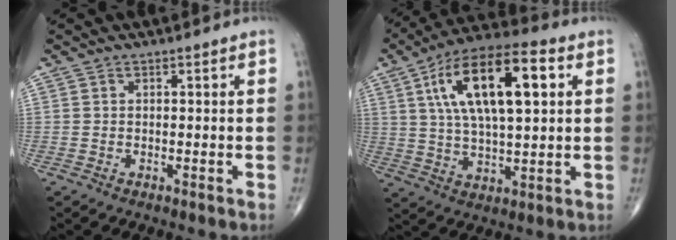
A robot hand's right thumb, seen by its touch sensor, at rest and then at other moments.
{"total": 19.2, "force": [5.6, 7.4, 16.8], "torque": [-0.289, 0.012, 0.090]}